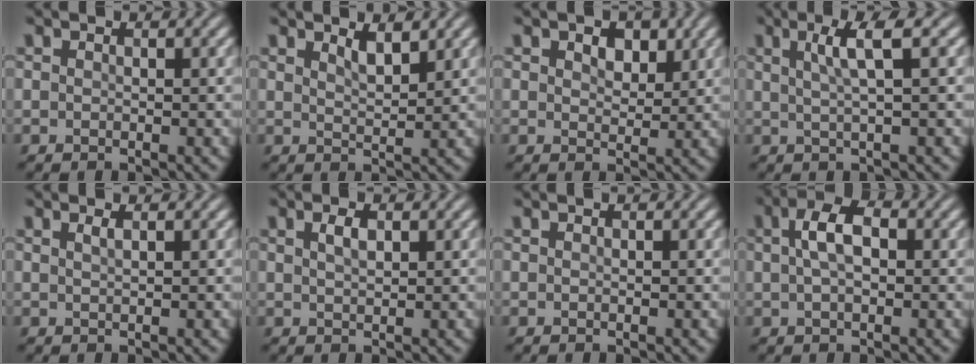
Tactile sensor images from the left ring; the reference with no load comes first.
{"total": 2.0, "force": [1.4, 0.5, 1.3], "torque": [-0.023, -0.002, 0.027]}
{"total": 2.6, "force": [1.3, 1.6, 1.6], "torque": [-0.027, -0.002, 0.019]}
{"total": 3.5, "force": [1.1, 0.7, 3.2], "torque": [-0.047, 0.006, 0.018]}
{"total": 0.9, "force": [0.5, 0.3, 0.7], "torque": [-0.007, 0.002, 0.007]}
{"total": 1.6, "force": [0.8, 0.7, 1.2], "torque": [-0.026, 0.002, 0.016]}
{"total": 0.0}
{"total": 3.6, "force": [0.7, 1.9, 3.0], "torque": [-0.059, 0.008, 0.009]}